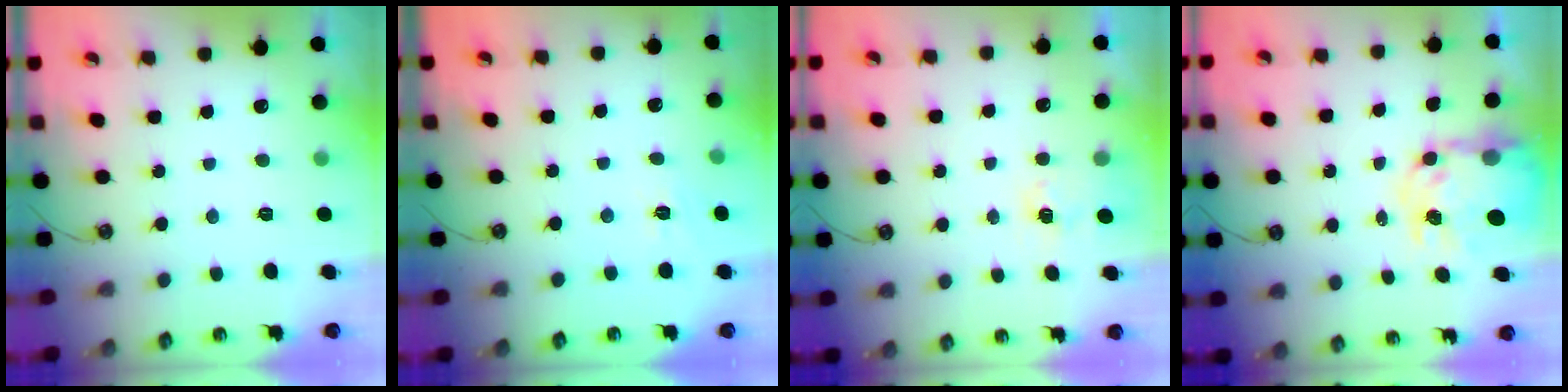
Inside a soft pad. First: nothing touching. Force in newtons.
{"total": 3.9, "press": 3.9, "slide": 0.6}
{"total": 2.6, "press": 2.6, "slide": 0.4}
{"total": 9.7, "press": 9.6, "slide": 0.9}